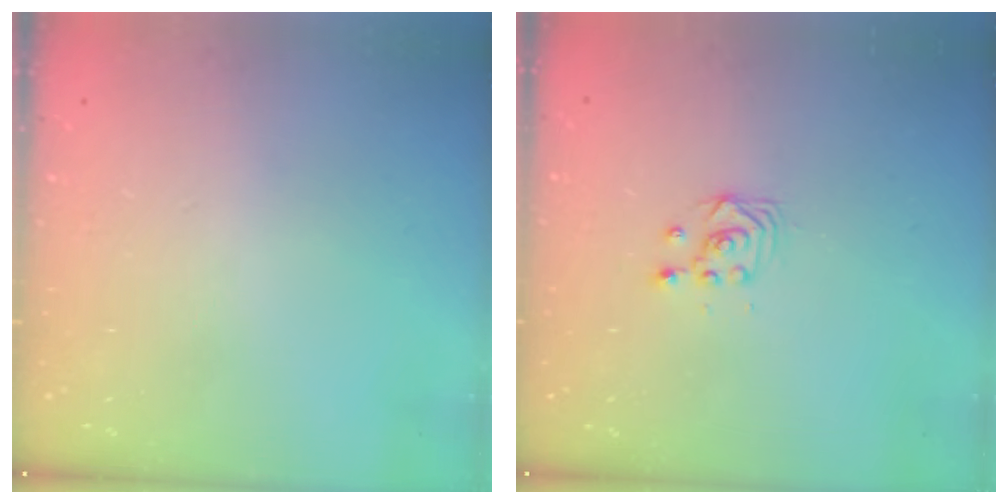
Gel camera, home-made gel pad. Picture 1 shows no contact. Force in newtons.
{"total": 3.4, "press": 3.3, "slide": 0.3}